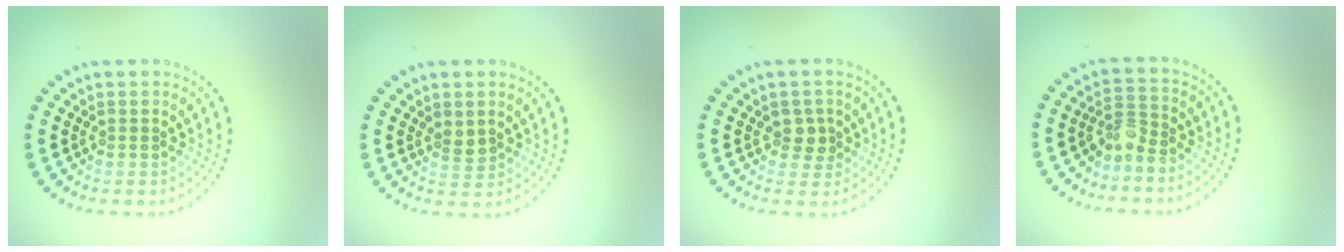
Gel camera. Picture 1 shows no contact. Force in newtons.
{"total": 1.2, "press": 1.1, "slide": 0.5}
{"total": 1.8, "press": 1.5, "slide": 0.9}
{"total": 2.2, "press": 1.6, "slide": 1.4}